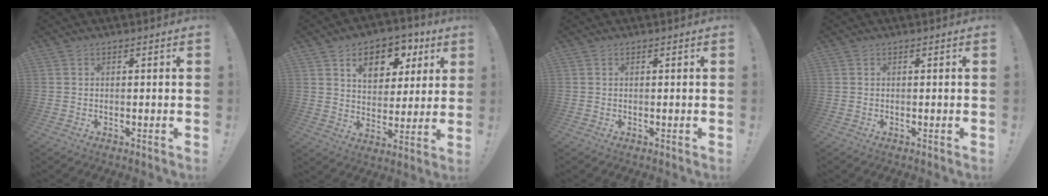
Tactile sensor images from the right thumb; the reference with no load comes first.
{"total": 11.9, "force": [6.0, 7.9, 6.5], "torque": [-0.090, -0.030, 0.108]}
{"total": 0.0}
{"total": 0.0}